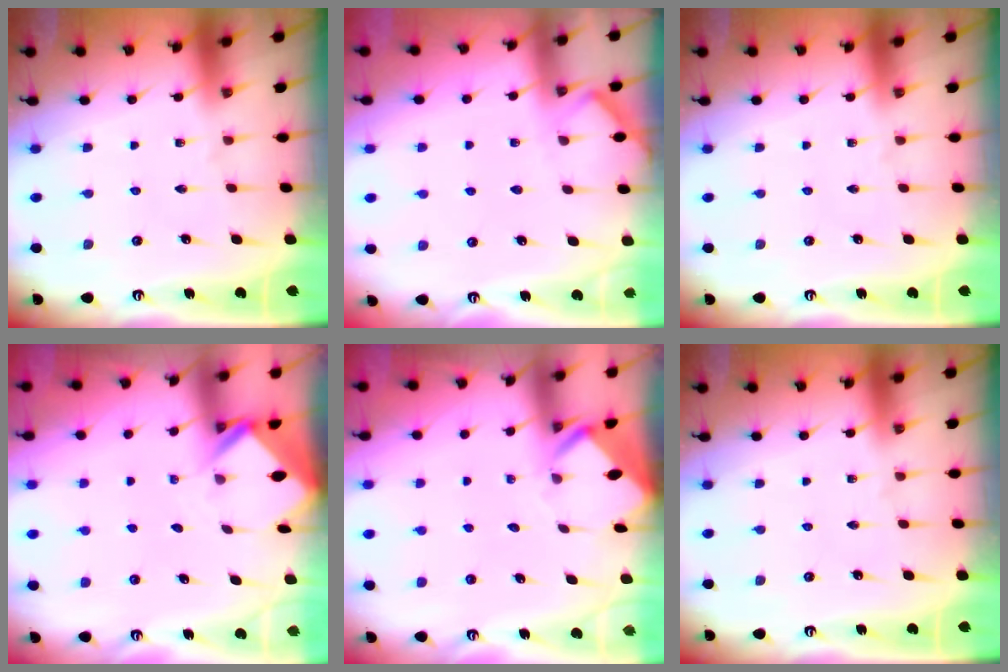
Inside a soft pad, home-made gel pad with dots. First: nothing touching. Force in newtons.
{"total": 4.1, "press": 4.1, "slide": 0.5}
{"total": 0.0}
{"total": 2.6, "press": 2.6, "slide": 0.1}
{"total": 3.3, "press": 3.3, "slide": 0.2}
{"total": 0.0}